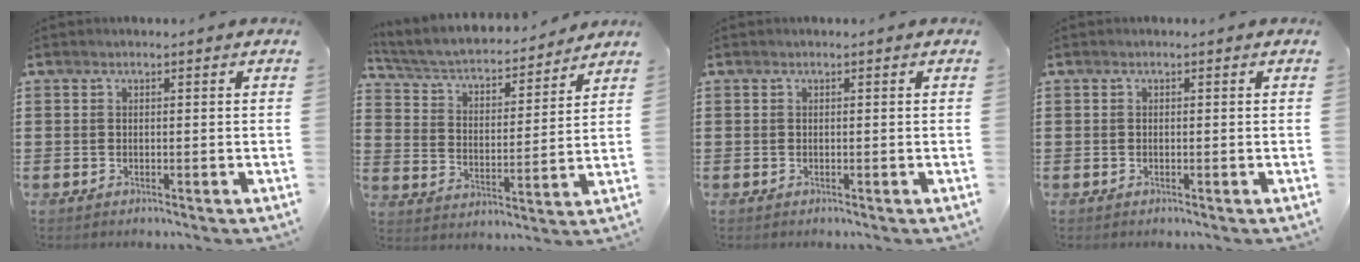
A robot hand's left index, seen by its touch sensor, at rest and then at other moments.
{"total": 4.3, "force": [3.8, 1.0, 1.7], "torque": [-0.053, -0.029, 0.057]}
{"total": 0.0}
{"total": 0.0}